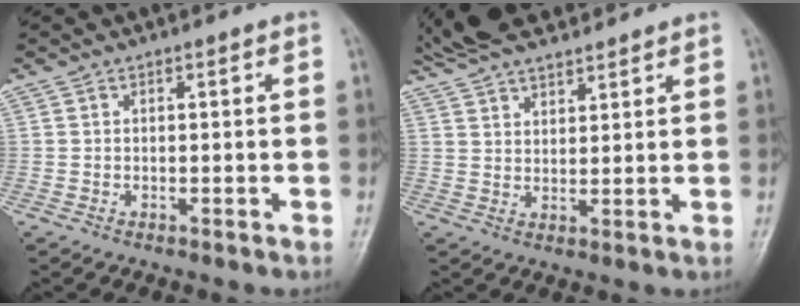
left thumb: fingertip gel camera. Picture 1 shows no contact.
{"total": 11.8, "force": [10.1, 3.9, 4.7], "torque": [-0.066, 0.007, 0.181]}